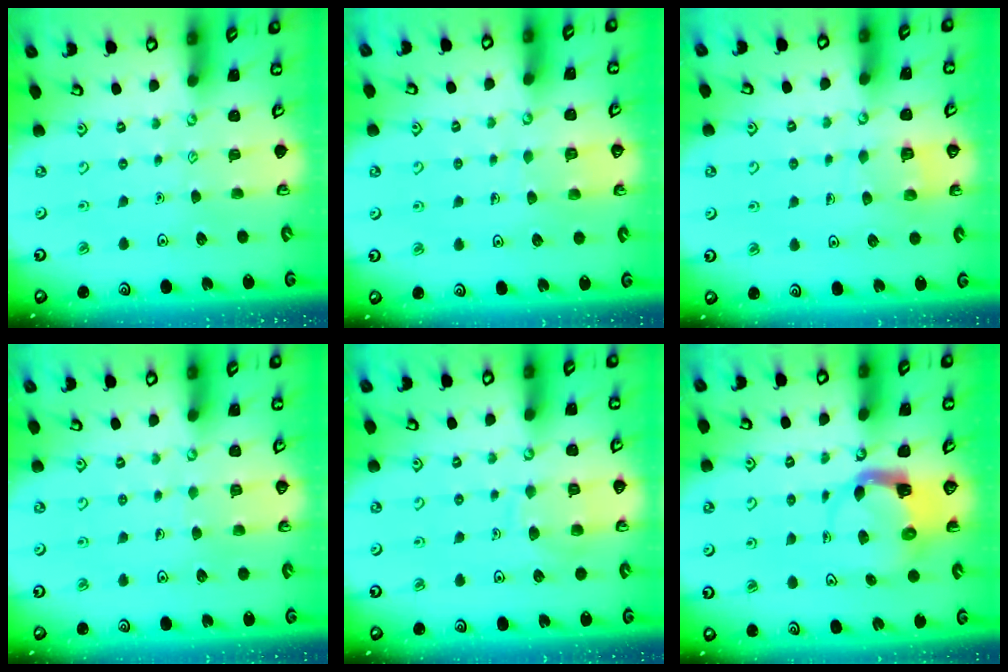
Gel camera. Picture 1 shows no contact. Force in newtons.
{"total": 4.8, "press": 4.8, "slide": 0.3}
{"total": 6.1, "press": 6.1, "slide": 0.4}
{"total": 3.0, "press": 3.0, "slide": 0.2}
{"total": 8.3, "press": 8.2, "slide": 0.8}
{"total": 4.0, "press": 4.0, "slide": 0.5}